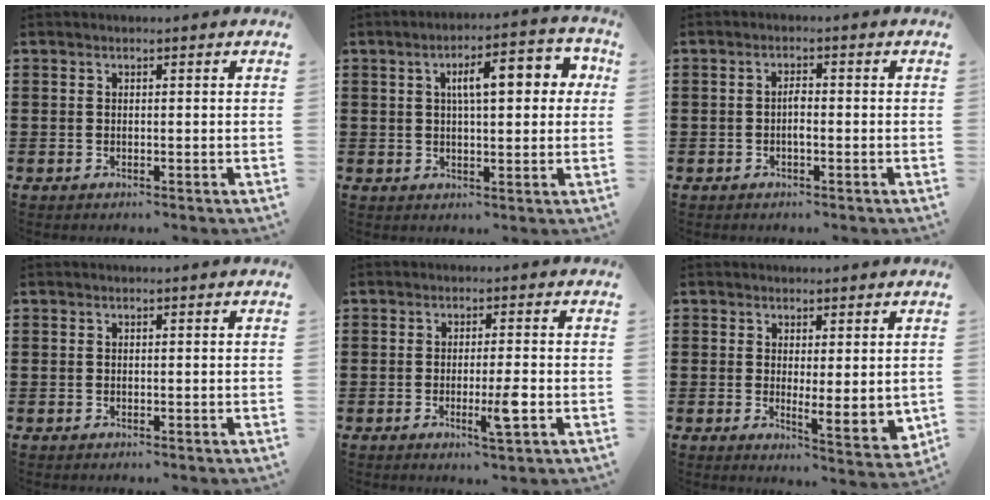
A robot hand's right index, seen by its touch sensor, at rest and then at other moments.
{"total": 8.1, "force": [2.0, 2.9, 7.2], "torque": [-0.113, 0.000, 0.024]}
{"total": 1.8, "force": [-0.5, 0.5, 1.6], "torque": [-0.032, 0.002, -0.010]}
{"total": 0.0}
{"total": 4.8, "force": [-1.5, 0.3, 4.5], "torque": [-0.080, -0.013, -0.027]}
{"total": 3.0, "force": [1.3, 0.8, 2.6], "torque": [-0.046, -0.009, 0.023]}